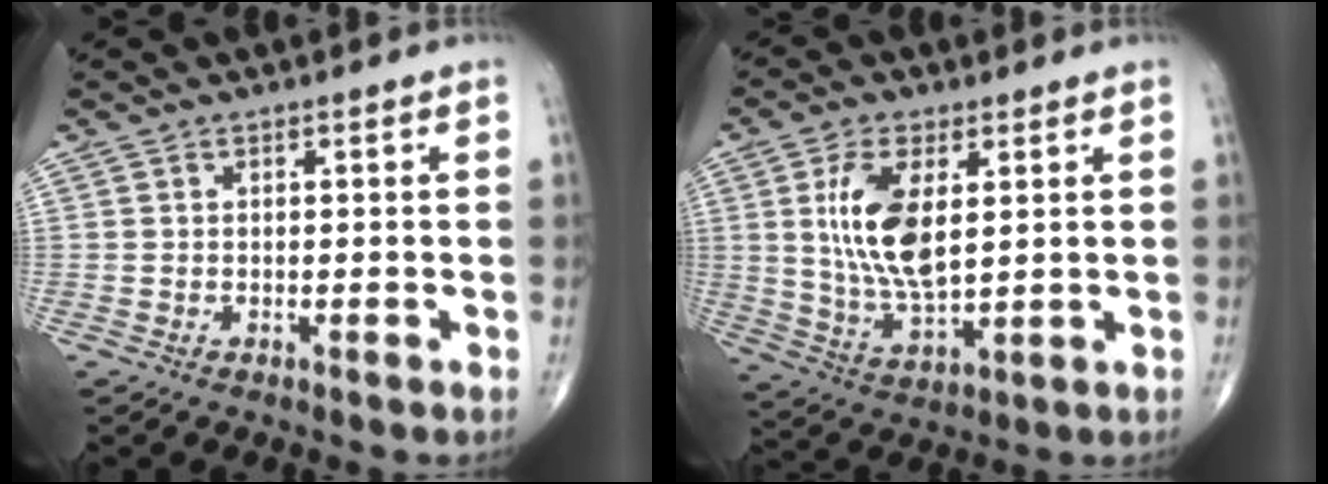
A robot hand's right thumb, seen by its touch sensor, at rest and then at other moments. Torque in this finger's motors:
{"motor_torque": [-0.28, 0.78, 1.38, 0.42, 0.43]}